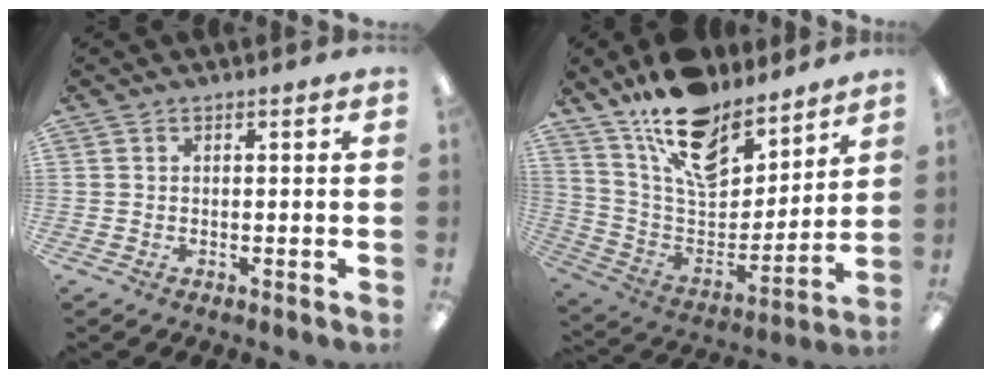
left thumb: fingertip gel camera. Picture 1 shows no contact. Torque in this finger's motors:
{"motor_torque": [0.25, 0.14, 1.00, -1.77, 0.15]}